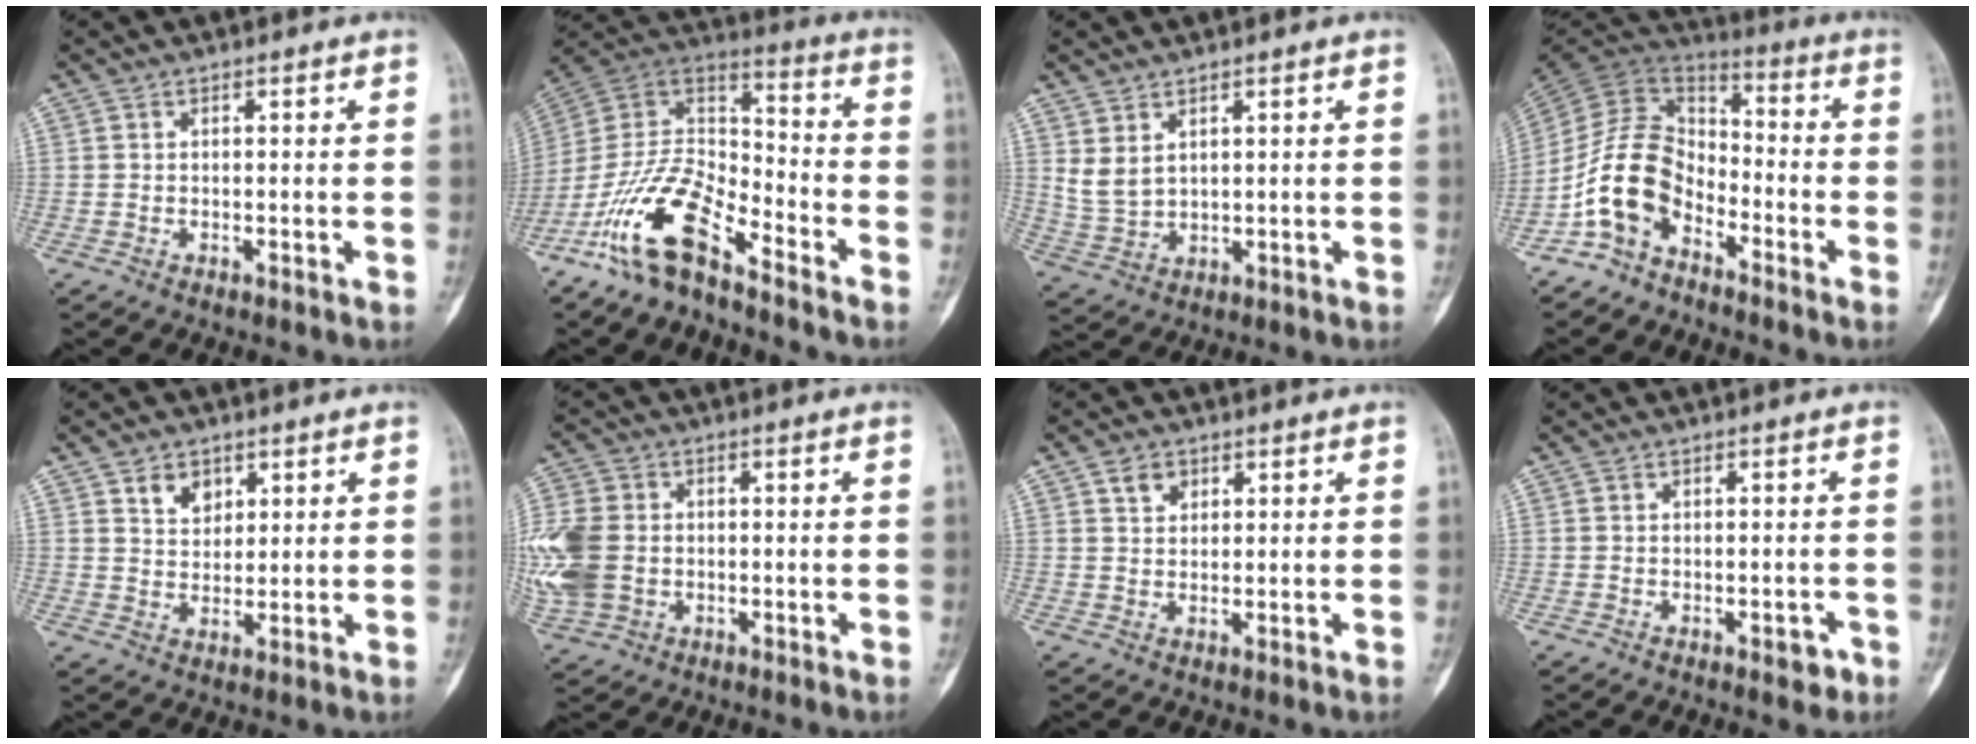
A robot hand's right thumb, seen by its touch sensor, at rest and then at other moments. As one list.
[{"total": 16.0, "force": [-10.5, 6.2, 10.3], "torque": [-0.183, 0.081, -0.207]}, {"total": 4.6, "force": [2.2, 2.7, 3.0], "torque": [-0.055, -0.013, 0.058]}, {"total": 12.5, "force": [-6.4, 8.3, 6.9], "torque": [-0.119, 0.071, -0.141]}, {"total": 5.0, "force": [2.7, 3.6, 2.3], "torque": [-0.017, -0.019, 0.050]}, {"total": 15.5, "force": [-0.7, 12.3, 9.4], "torque": [-0.250, 0.005, -0.003]}, {"total": 3.3, "force": [1.7, 2.4, 1.4], "torque": [-0.011, -0.009, 0.031]}, {"total": 2.4, "force": [-1.2, 1.2, 1.7], "torque": [-0.011, 0.008, -0.014]}]